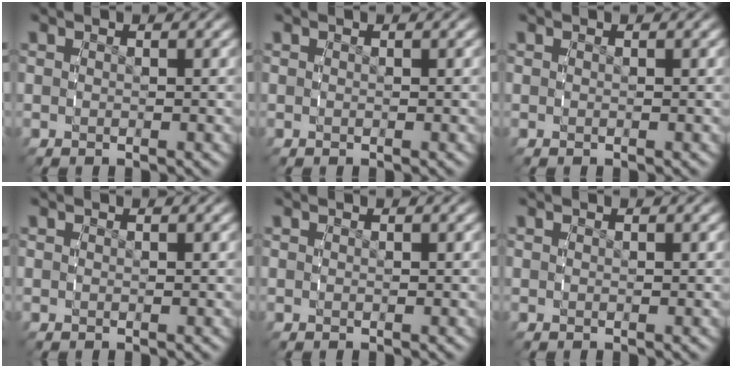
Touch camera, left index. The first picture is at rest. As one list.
[{"total": 0.0}, {"total": 0.0}, {"total": 0.0}, {"total": 0.0}, {"total": 0.0}]